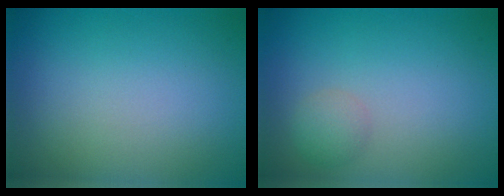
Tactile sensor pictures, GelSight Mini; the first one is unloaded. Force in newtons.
{"total": 1.5, "press": 1.5, "slide": 0.1}